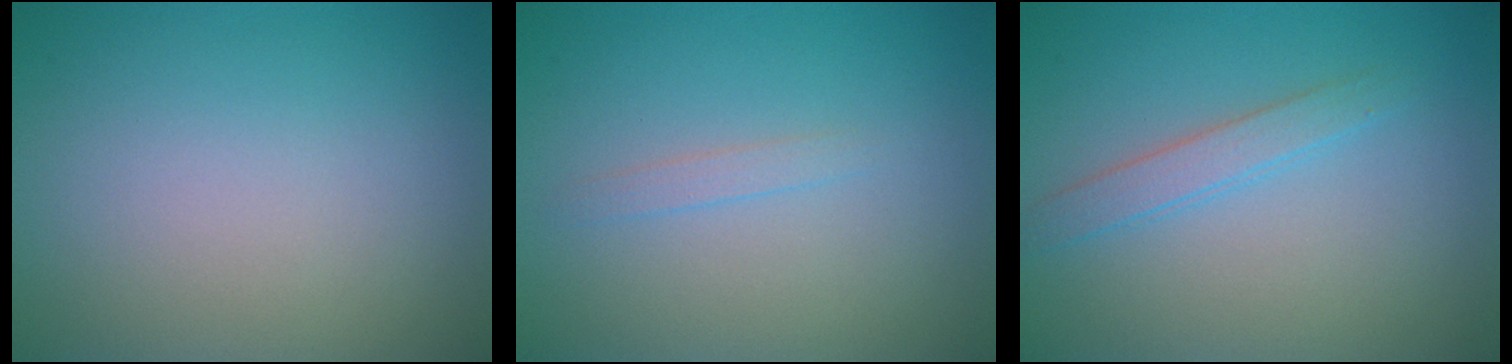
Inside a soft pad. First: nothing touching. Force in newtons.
{"total": 0.8, "press": 0.8, "slide": 0.1}
{"total": 1.9, "press": 1.9, "slide": 0.2}